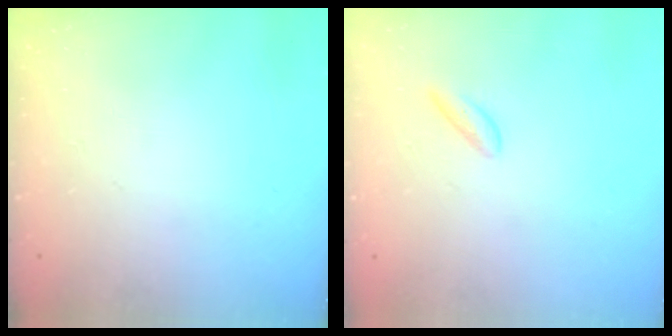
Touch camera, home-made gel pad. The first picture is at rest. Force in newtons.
{"total": 2.4, "press": 2.3, "slide": 0.7}